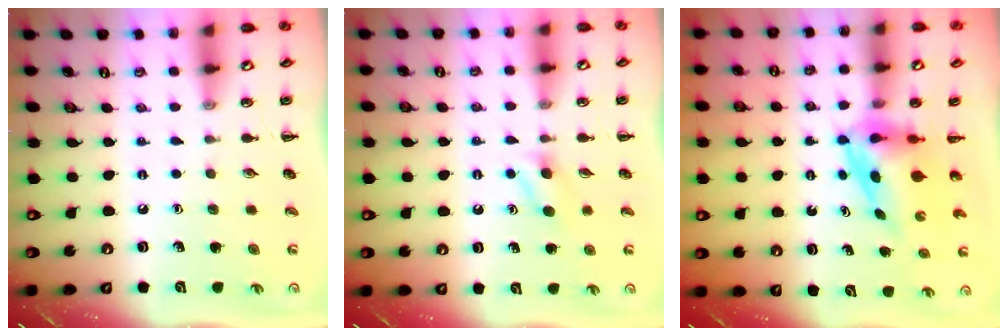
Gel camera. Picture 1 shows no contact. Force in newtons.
{"total": 3.9, "press": 3.7, "slide": 1.3}
{"total": 4.0, "press": 3.9, "slide": 0.7}